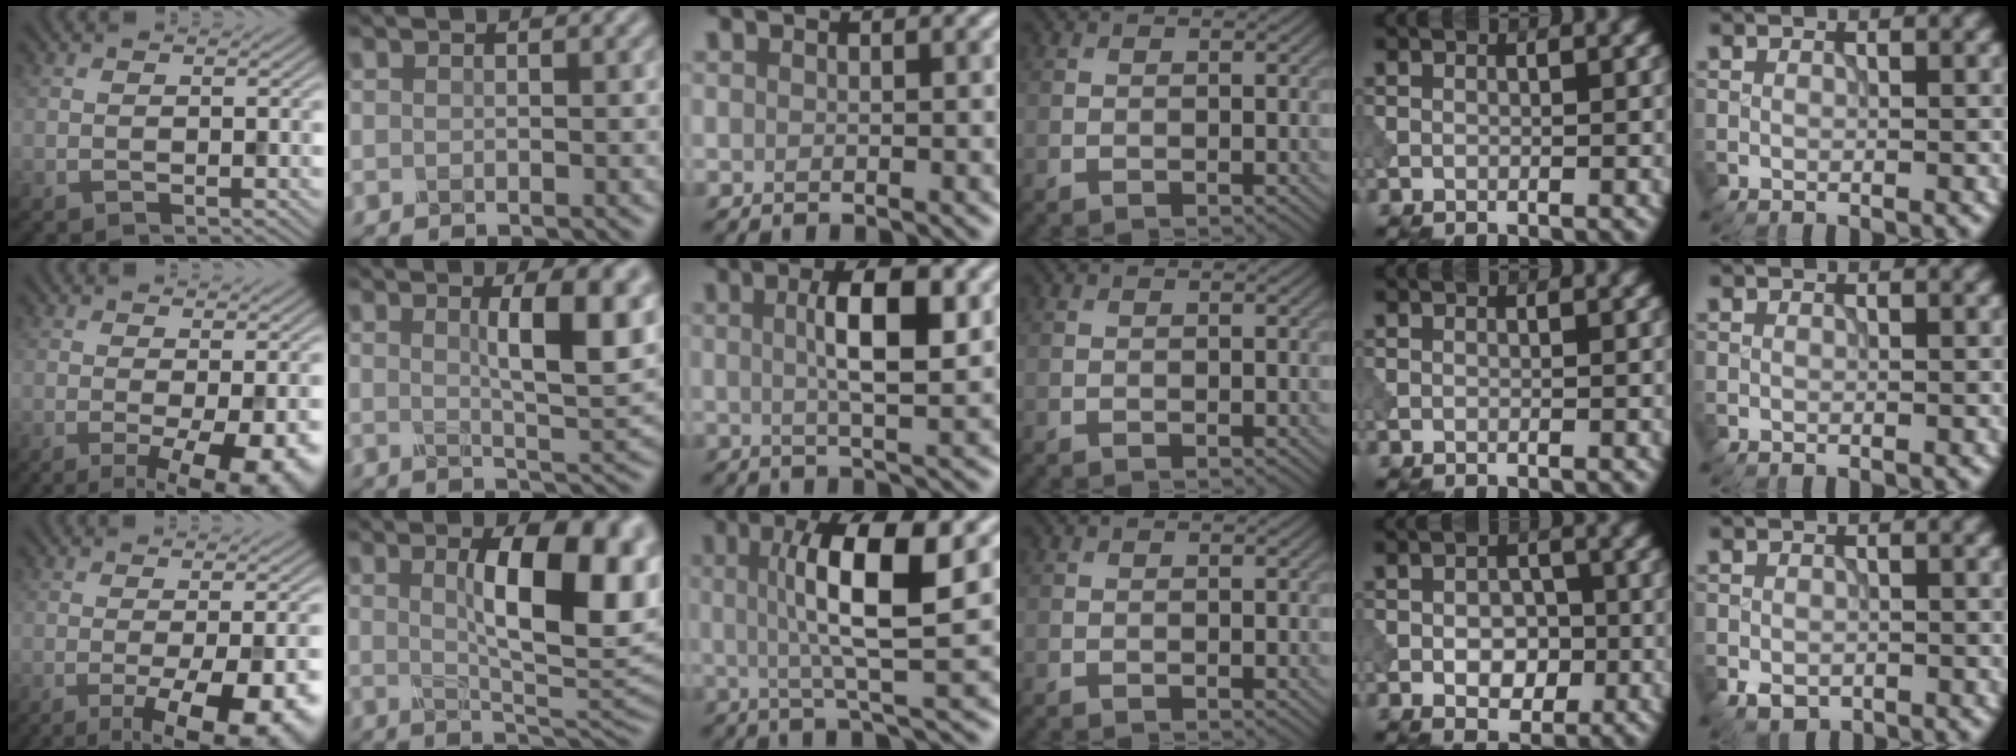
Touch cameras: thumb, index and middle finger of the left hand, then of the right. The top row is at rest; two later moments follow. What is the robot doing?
{"motion": "dispense", "object": "dispenser bottle"}